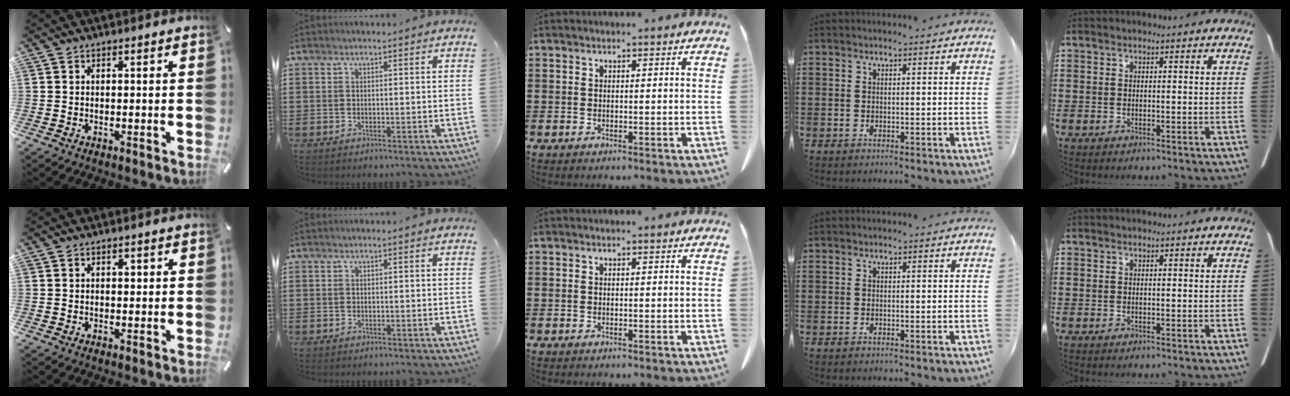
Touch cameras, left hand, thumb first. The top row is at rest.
{"thumb": {"total": 1.1, "force": [0.3, 0.8, 0.8], "torque": [-0.016, 0.005, 0.003]}}